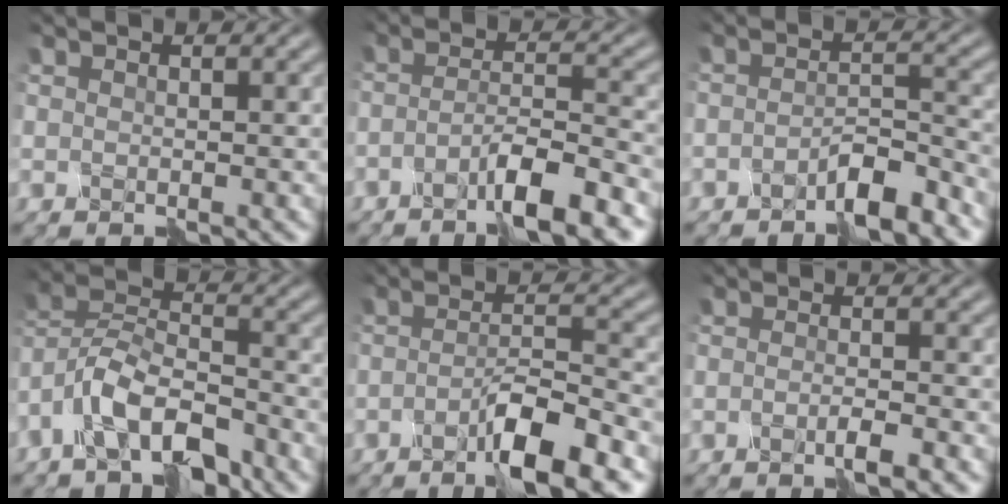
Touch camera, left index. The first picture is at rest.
{"total": 5.2, "force": [-3.7, 0.3, 3.7], "torque": [-0.059, 0.004, -0.068]}
{"total": 3.9, "force": [-3.2, 0.3, 2.2], "torque": [-0.038, 0.002, -0.057]}
{"total": 6.8, "force": [-5.2, 2.4, 3.6], "torque": [-0.064, 0.008, -0.108]}
{"total": 5.7, "force": [-3.6, 0.4, 4.4], "torque": [-0.072, 0.005, -0.065]}
{"total": 2.1, "force": [-1.6, -0.2, 1.2], "torque": [-0.023, 0.000, -0.031]}